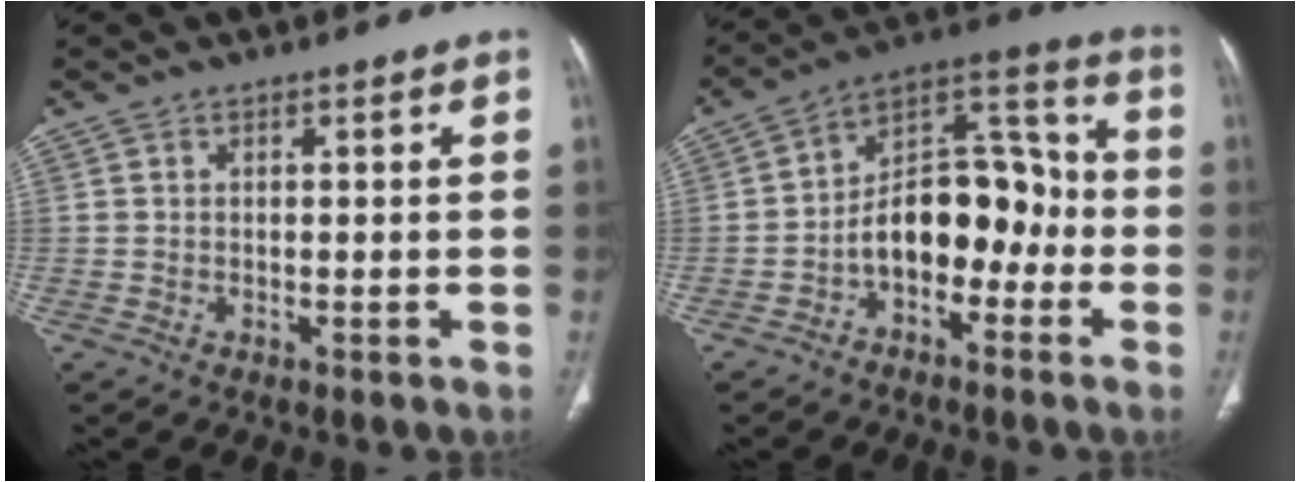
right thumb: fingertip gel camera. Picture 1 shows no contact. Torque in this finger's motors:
{"motor_torque": [1.33, 1.76, 1.27, -0.81, 0.07]}